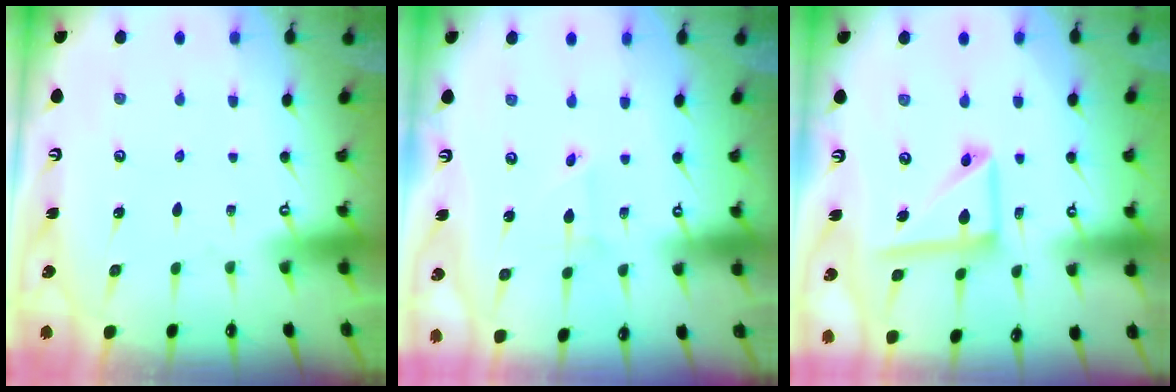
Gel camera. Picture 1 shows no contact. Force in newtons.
{"total": 1.8, "press": 1.8, "slide": 0.1}
{"total": 14.2, "press": 14.1, "slide": 1.4}